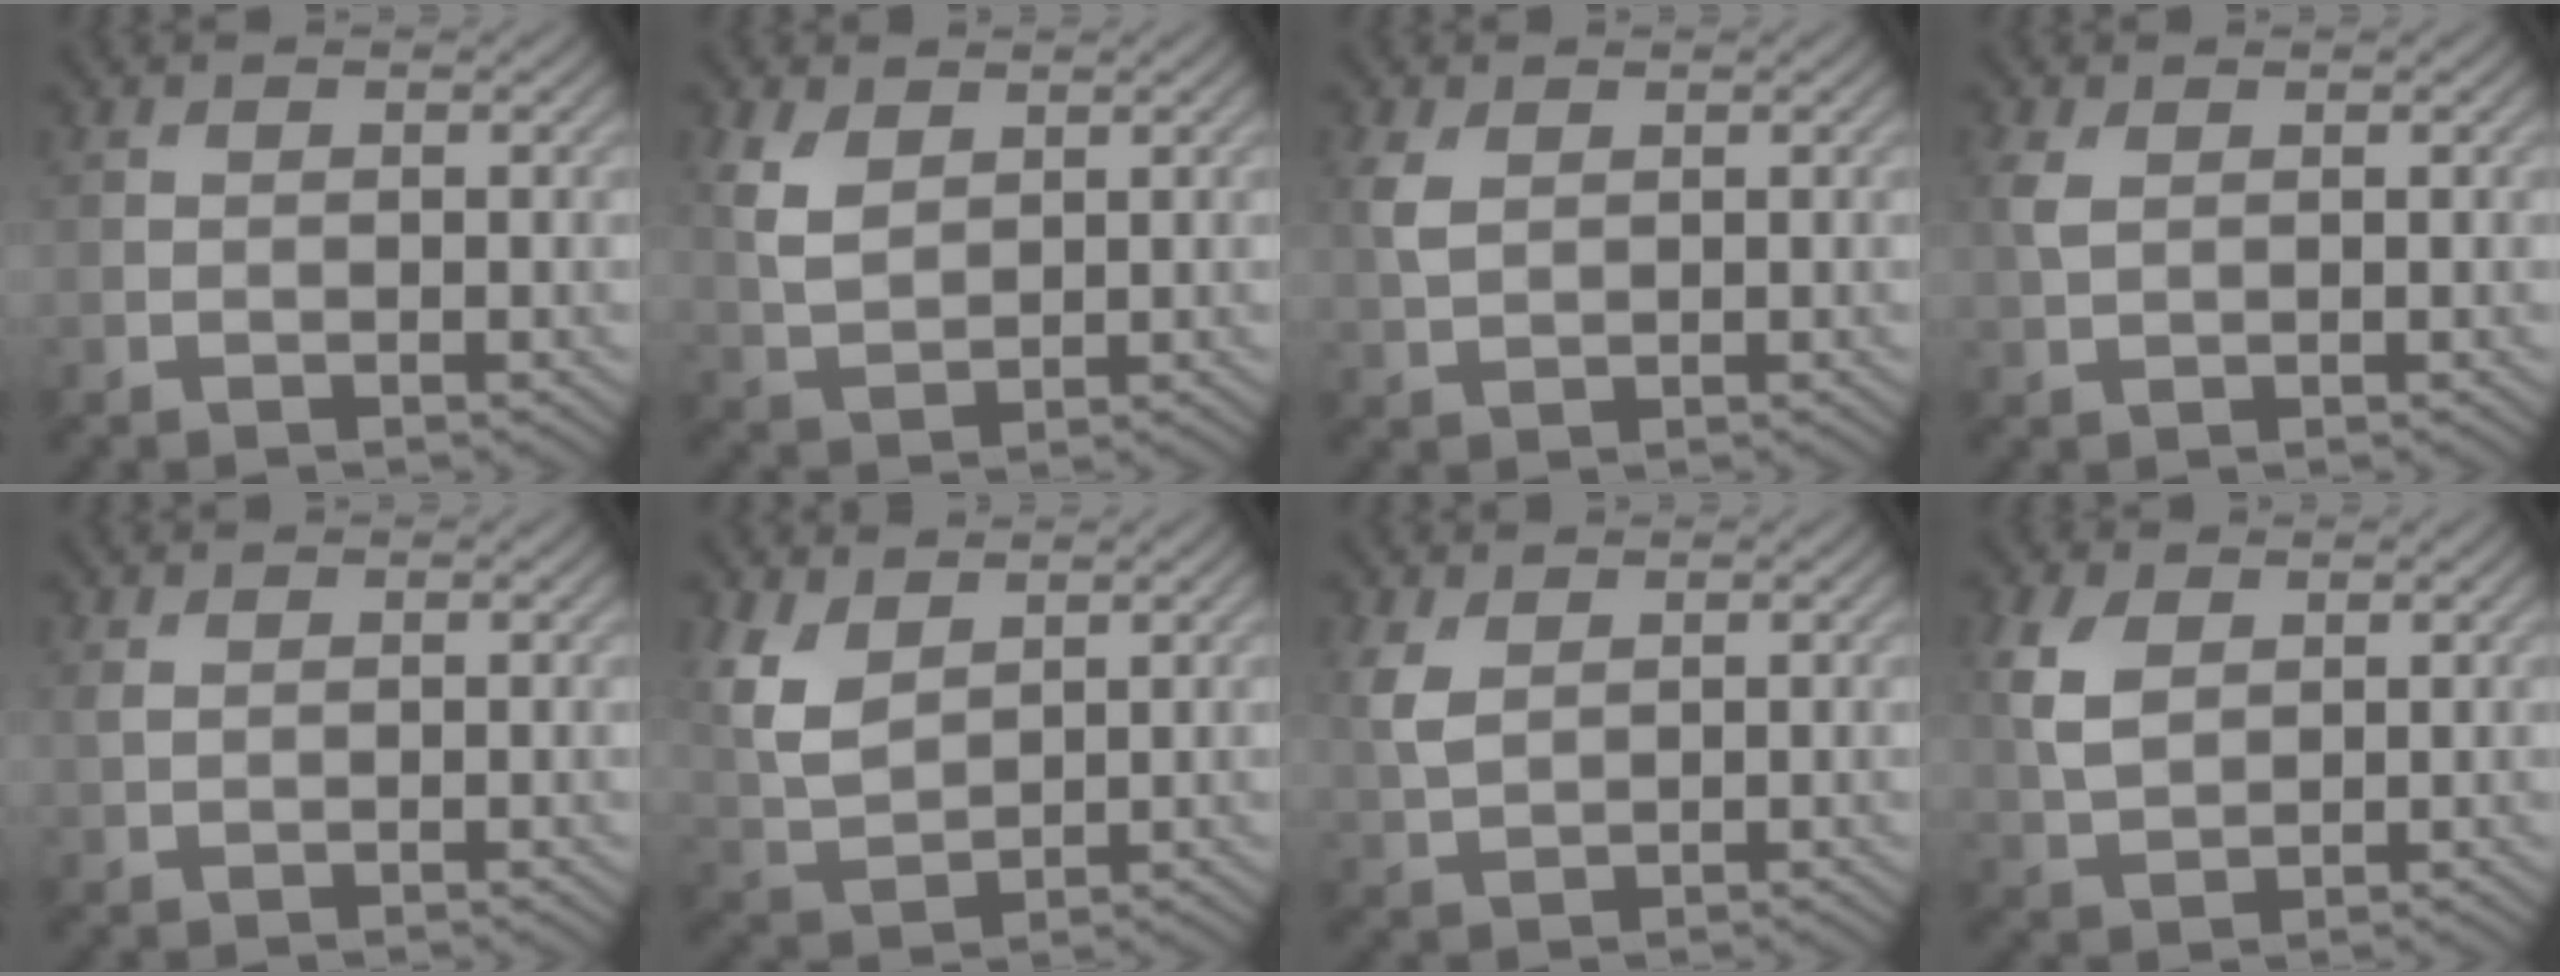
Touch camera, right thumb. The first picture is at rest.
{"total": 4.6, "force": [2.1, 2.7, 3.0], "torque": [-0.082, -0.001, 0.045]}
{"total": 2.8, "force": [1.0, 1.7, 2.0], "torque": [-0.058, 0.004, 0.022]}
{"total": 2.2, "force": [0.7, 1.3, 1.6], "torque": [-0.052, 0.004, 0.016]}
{"total": 1.0, "force": [0.5, 0.6, 0.7], "torque": [-0.025, 0.001, 0.013]}
{"total": 6.6, "force": [3.2, 3.8, 4.4], "torque": [-0.118, 0.001, 0.068]}
{"total": 3.5, "force": [1.3, 2.1, 2.4], "torque": [-0.073, 0.002, 0.030]}
{"total": 5.3, "force": [1.8, 3.4, 3.6], "torque": [-0.101, 0.004, 0.037]}